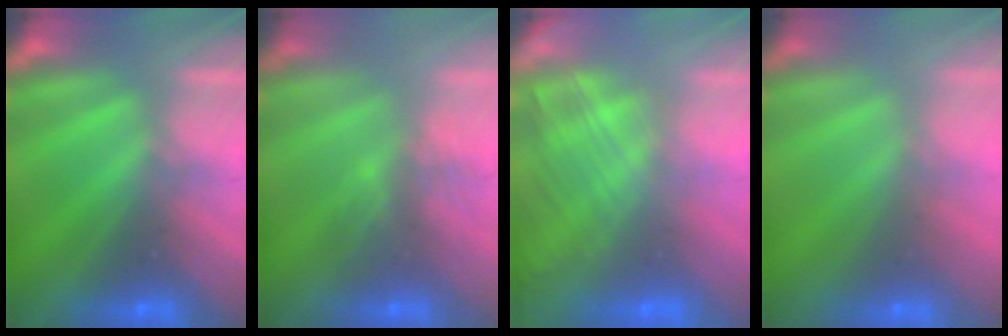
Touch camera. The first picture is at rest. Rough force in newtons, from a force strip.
{"total": 2.9}
{"total": 2.9}
{"total": 2.3}